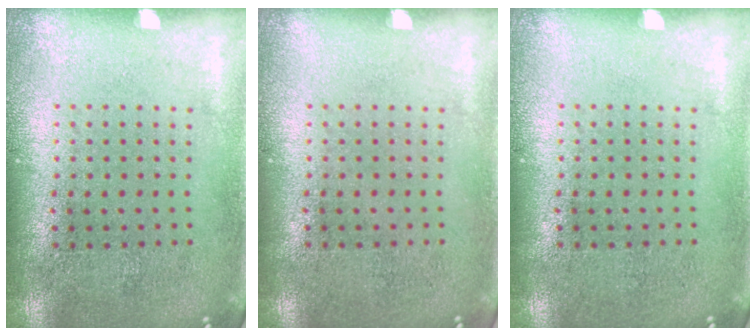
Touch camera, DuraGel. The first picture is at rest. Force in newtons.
{"total": 0.0}
{"total": 0.0}